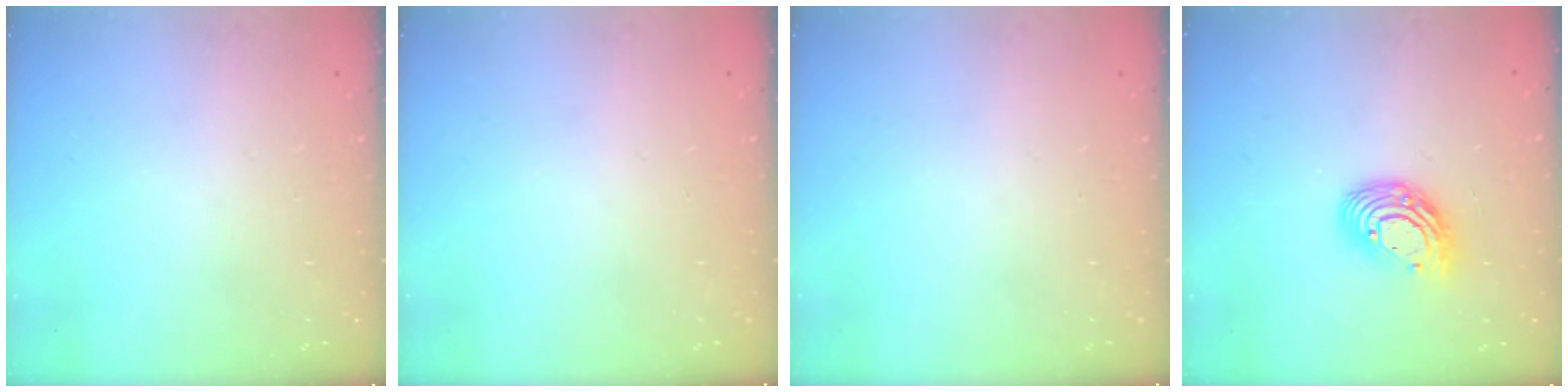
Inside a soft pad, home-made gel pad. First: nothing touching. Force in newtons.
{"total": 0.0}
{"total": 0.0}
{"total": 12.2, "press": 12.1, "slide": 1.1}